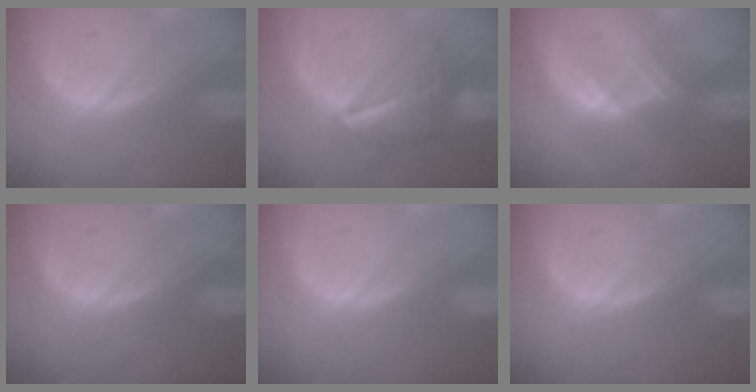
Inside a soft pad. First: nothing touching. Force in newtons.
{"total": 6.4, "press": 5.9, "slide": 2.3}
{"total": 2.3, "press": 2.3, "slide": 0.2}
{"total": 0.0}
{"total": 0.0}
{"total": 0.0}